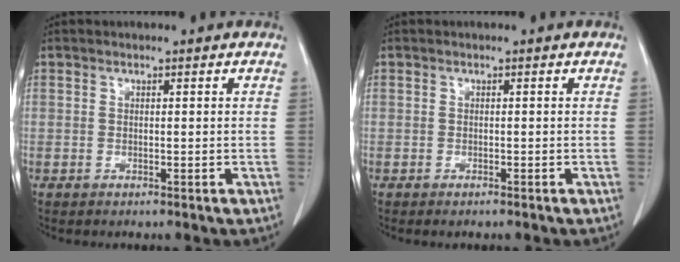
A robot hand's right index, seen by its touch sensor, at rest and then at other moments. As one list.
[{"total": 0.7, "force": [-0.6, 0.1, 0.3], "torque": [-0.011, -0.002, -0.007]}]